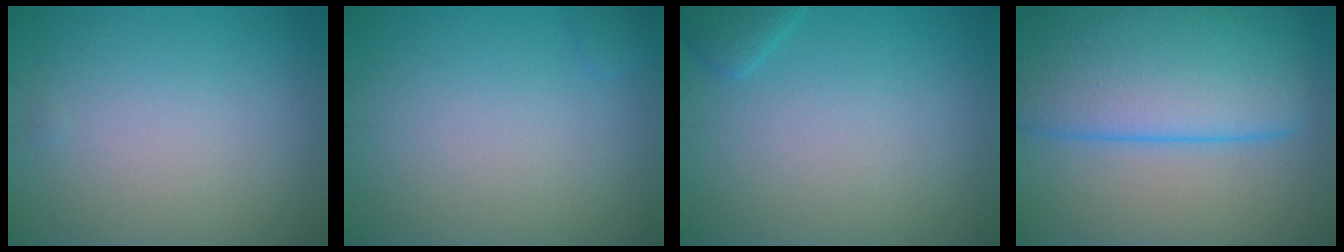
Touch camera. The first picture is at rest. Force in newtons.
{"total": 0.9, "press": 0.9, "slide": 0.2}
{"total": 1.3, "press": 1.3, "slide": 0.1}
{"total": 12.0, "press": 12.0, "slide": 0.5}